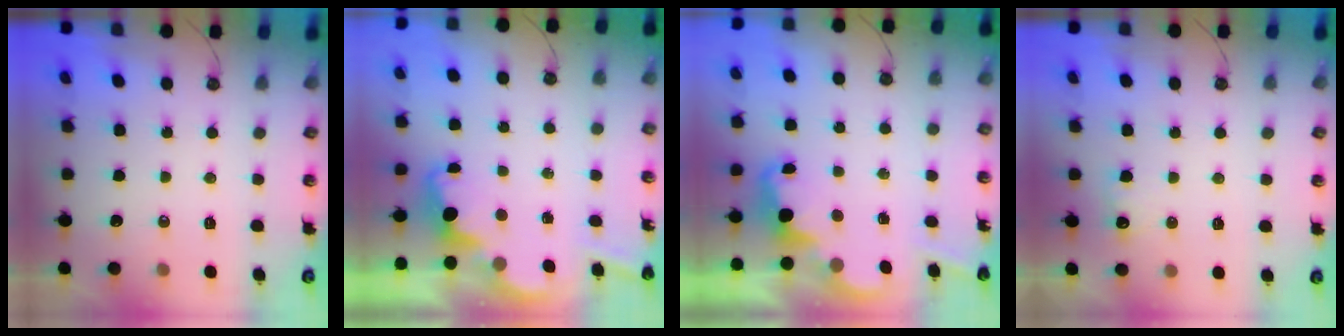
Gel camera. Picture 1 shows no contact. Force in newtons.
{"total": 3.5, "press": 3.5, "slide": 0.8}
{"total": 2.5, "press": 2.5, "slide": 0.5}
{"total": 5.0, "press": 4.9, "slide": 1.3}